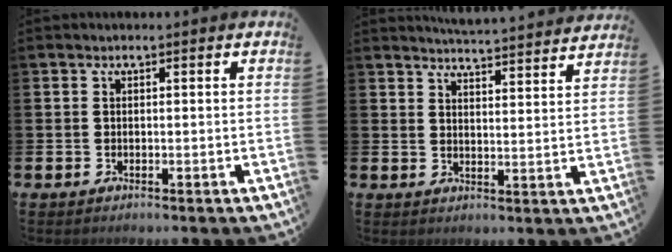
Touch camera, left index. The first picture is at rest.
{"total": 5.2, "force": [5.2, -0.2, 0.4], "torque": [-0.017, -0.035, 0.092]}